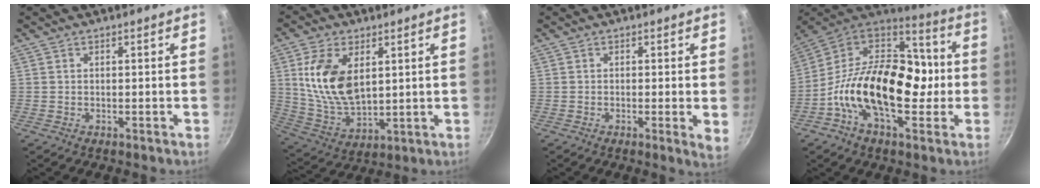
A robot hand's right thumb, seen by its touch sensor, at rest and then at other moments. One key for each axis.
{"total": 14.2, "fx": 3.7, "fy": 8.2, "fz": 10.9, "tx": -0.197, "ty": -0.024, "tz": 0.084}
{"total": 3.4, "fx": -0.1, "fy": 0.6, "fz": 3.3, "tx": -0.043, "ty": -0.014, "tz": -0.007}
{"total": 24.9, "fx": -3.0, "fy": 15.1, "fz": 19.6, "tx": -0.291, "ty": 0.052, "tz": -0.068}